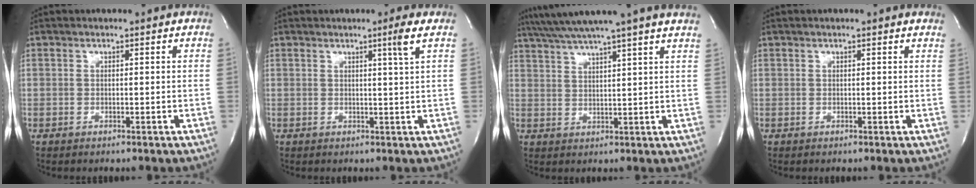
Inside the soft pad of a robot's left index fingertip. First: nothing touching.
{"total": 2.4, "force": [1.2, -1.0, 1.8], "torque": [-0.036, -0.012, 0.024]}
{"total": 14.6, "force": [12.5, -1.7, 7.3], "torque": [-0.132, 0.007, 0.167]}
{"total": 1.4, "force": [1.1, 0.0, 0.8], "torque": [-0.013, 0.008, 0.008]}